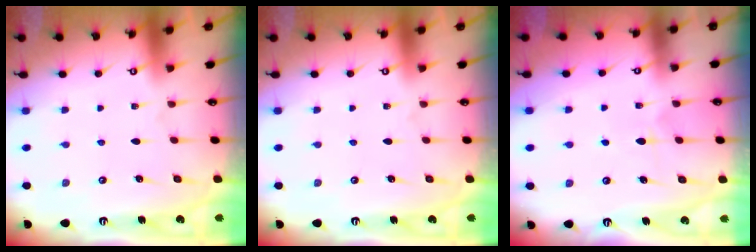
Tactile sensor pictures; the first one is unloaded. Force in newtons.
{"total": 0.0}
{"total": 5.4, "press": 5.4, "slide": 0.7}